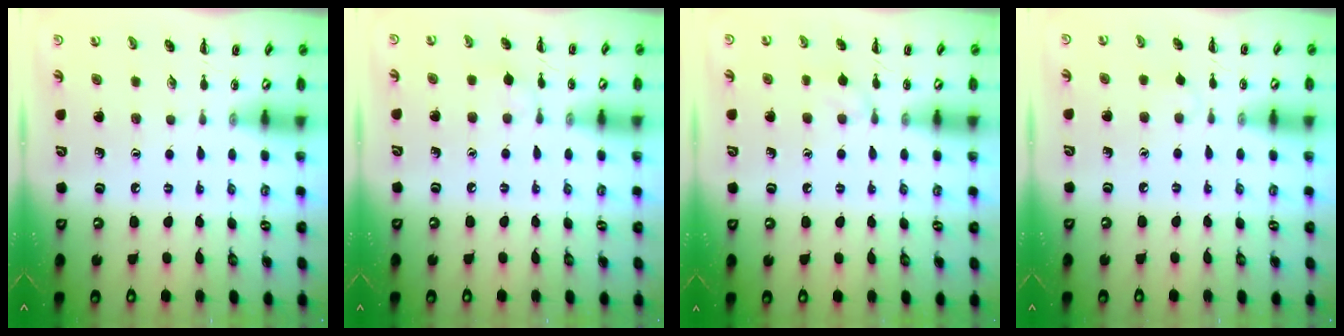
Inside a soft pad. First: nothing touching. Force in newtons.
{"total": 4.7, "press": 4.4, "slide": 1.8}
{"total": 5.8, "press": 5.5, "slide": 2.0}
{"total": 2.8, "press": 2.6, "slide": 1.1}